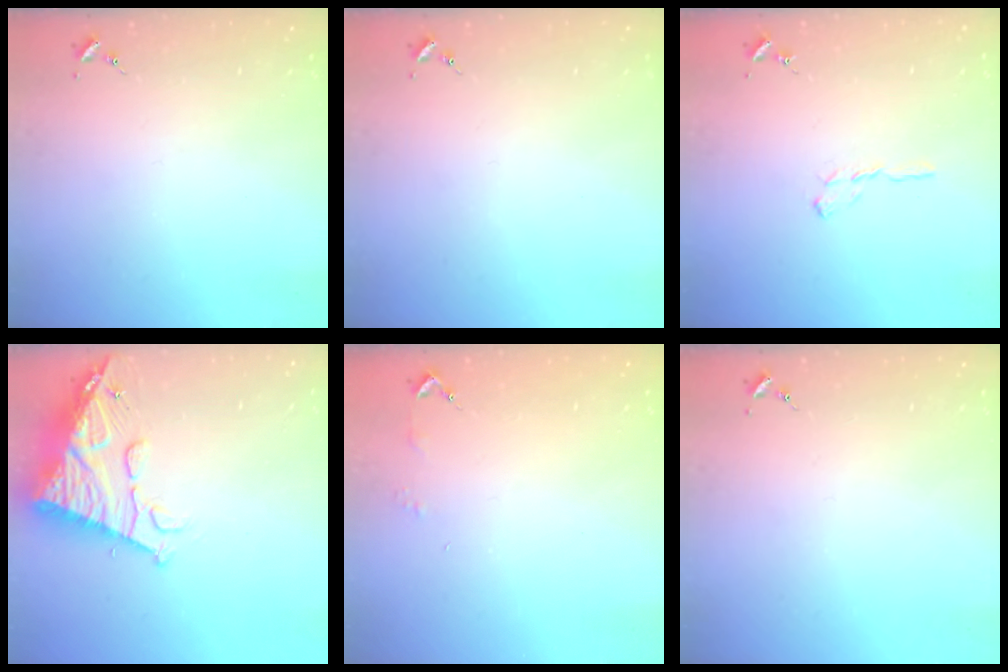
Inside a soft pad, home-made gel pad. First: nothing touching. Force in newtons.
{"total": 0.0}
{"total": 5.5, "press": 5.5, "slide": 0.6}
{"total": 14.9, "press": 14.8, "slide": 1.5}
{"total": 2.9, "press": 2.8, "slide": 0.3}
{"total": 0.0}